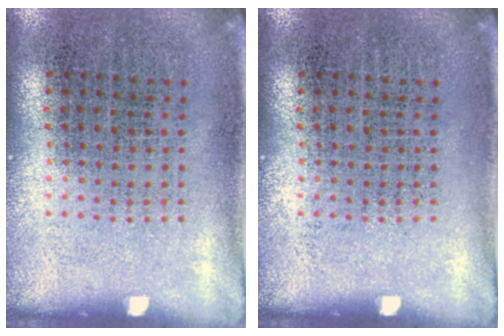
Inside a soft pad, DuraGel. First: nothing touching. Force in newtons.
{"total": 0.0}